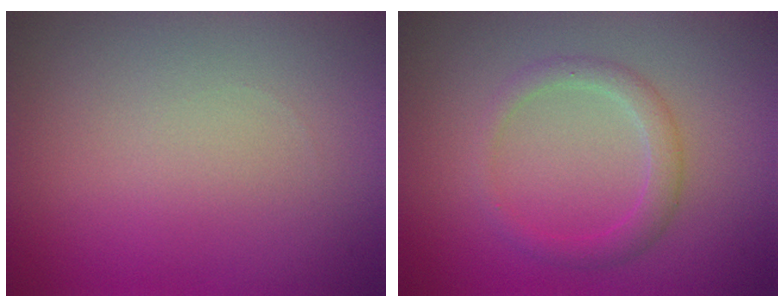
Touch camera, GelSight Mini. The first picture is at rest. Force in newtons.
{"total": 2.1, "press": 2.1, "slide": 0.1}